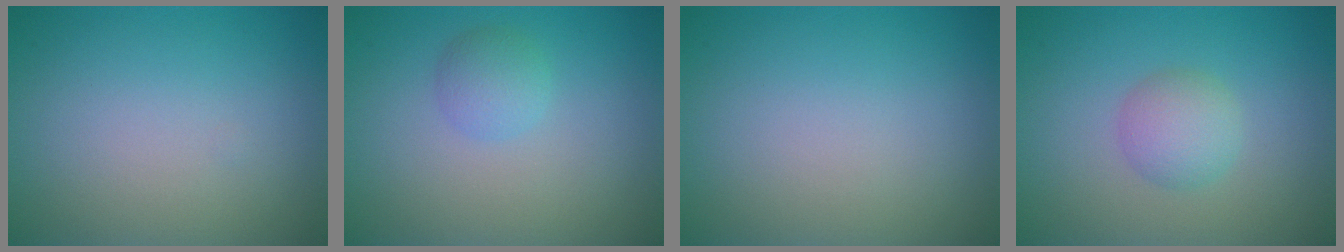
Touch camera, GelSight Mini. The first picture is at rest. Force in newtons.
{"total": 1.9, "press": 1.9, "slide": 0.0}
{"total": 0.0}
{"total": 2.5, "press": 2.5, "slide": 0.1}